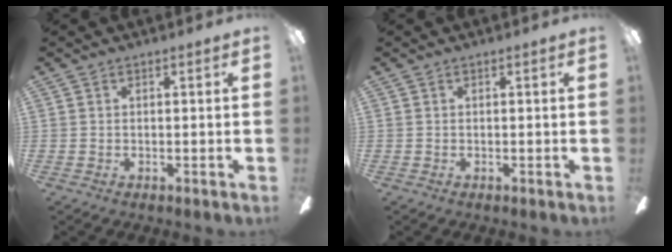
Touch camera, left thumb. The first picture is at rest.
{"total": 0.0}